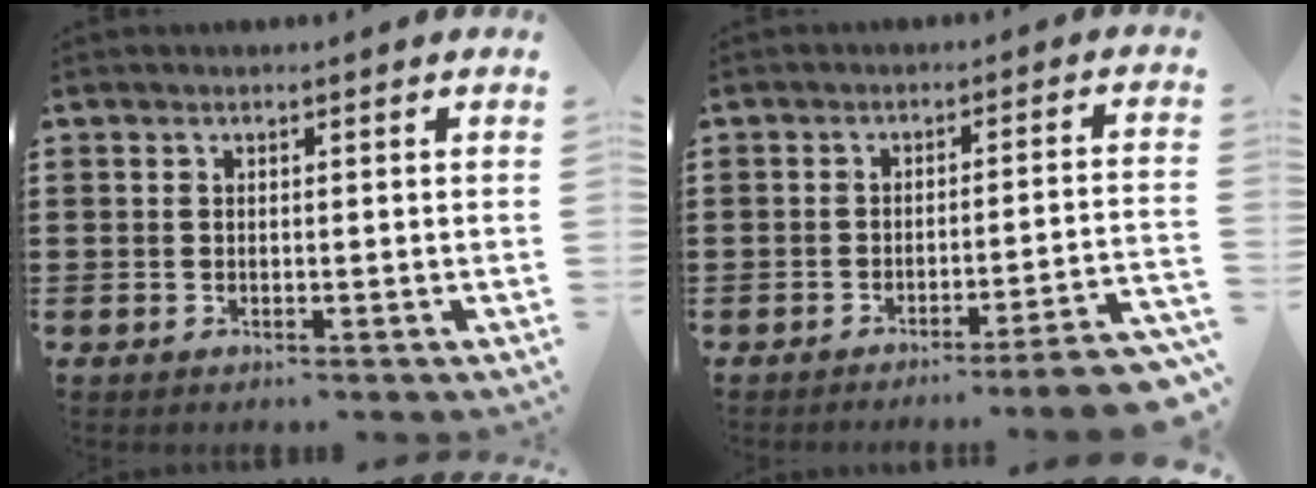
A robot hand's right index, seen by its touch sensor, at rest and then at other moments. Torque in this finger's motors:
{"motor_torque": [1.44, -0.70, 0.77, 0.04]}